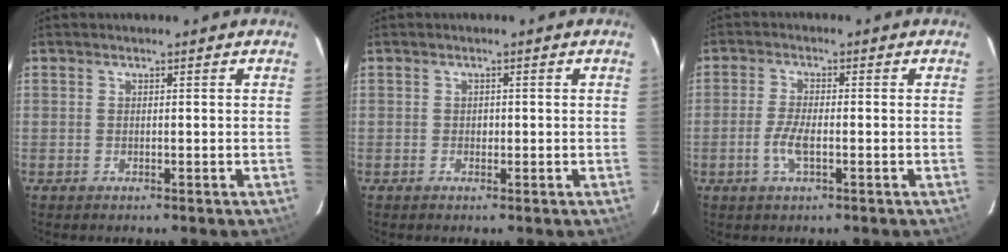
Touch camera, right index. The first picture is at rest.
{"total": 0.7, "force": [-0.1, 0.7, 0.1], "torque": [0.001, 0.002, 0.001]}
{"total": 4.1, "force": [-1.3, 0.9, 3.7], "torque": [-0.079, -0.004, -0.028]}